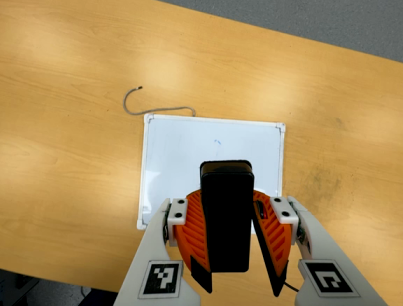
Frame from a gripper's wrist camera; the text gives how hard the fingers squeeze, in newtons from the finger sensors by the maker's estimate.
{"total": 10.1, "left": 9.7, "right": 10.5}